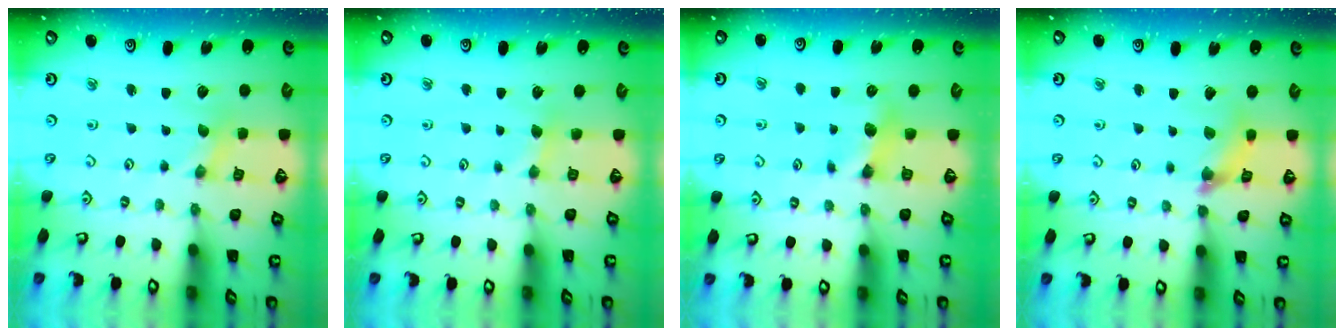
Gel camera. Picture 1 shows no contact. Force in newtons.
{"total": 2.1, "press": 2.0, "slide": 0.4}
{"total": 6.6, "press": 6.5, "slide": 0.7}
{"total": 6.2, "press": 6.2, "slide": 0.8}